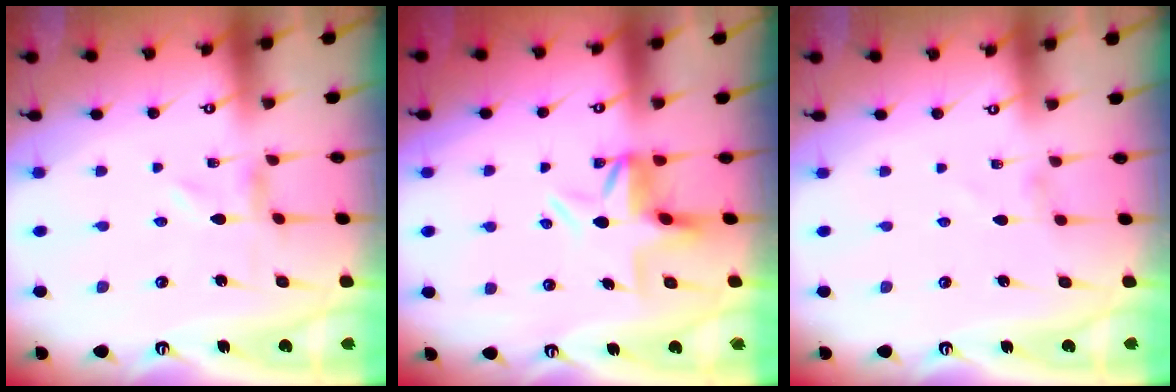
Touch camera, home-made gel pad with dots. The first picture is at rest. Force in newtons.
{"total": 4.7, "press": 4.1, "slide": 2.2}
{"total": 0.8, "press": 0.8, "slide": 0.1}